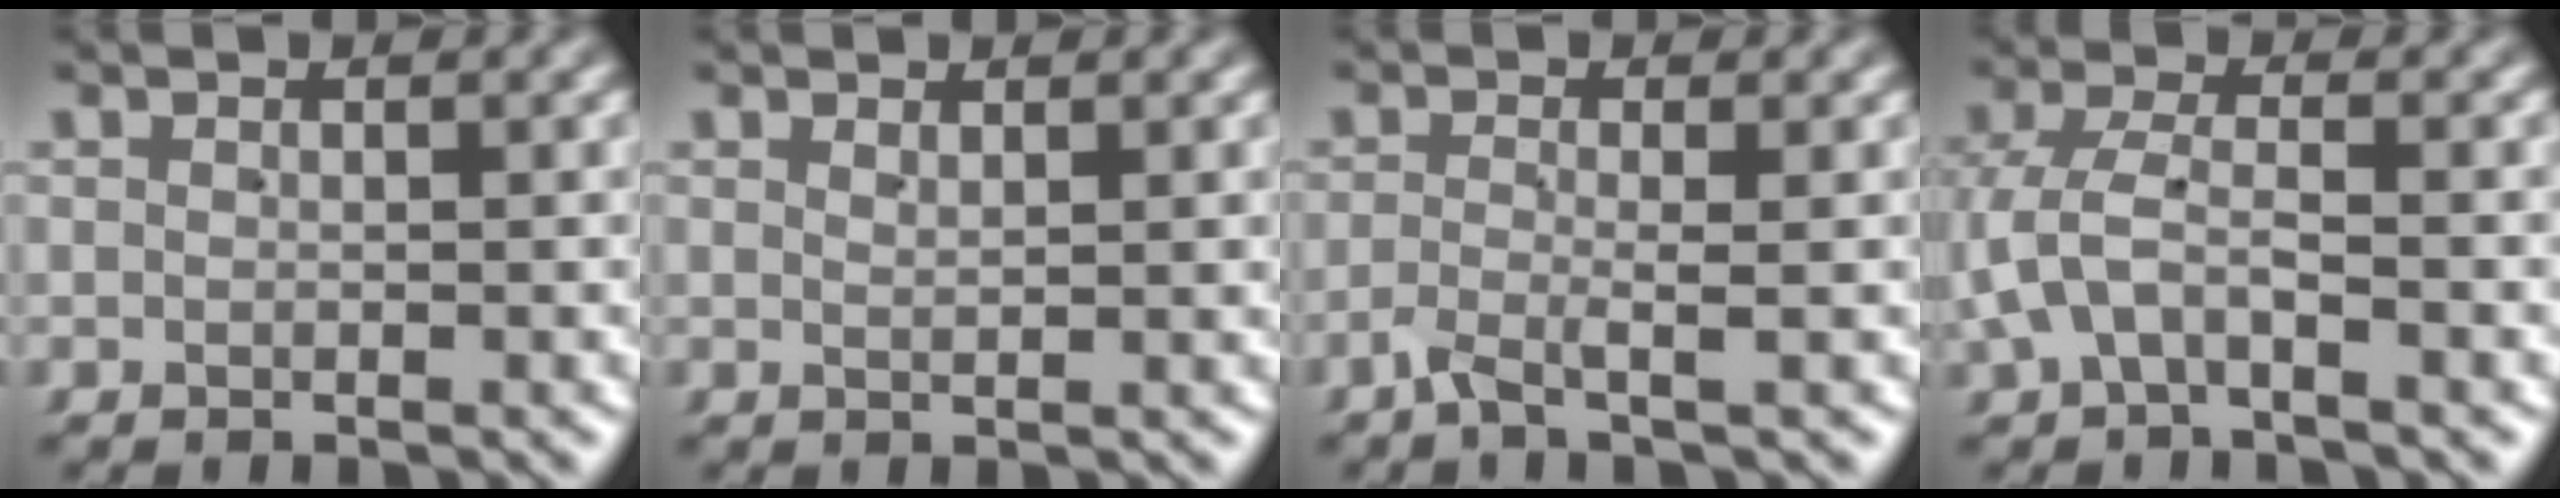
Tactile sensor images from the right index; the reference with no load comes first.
{"total": 0.9, "force": [0.8, -0.3, 0.3], "torque": [-0.002, 0.000, 0.016]}
{"total": 1.8, "force": [-1.3, -0.3, 1.3], "torque": [-0.034, -0.003, -0.026]}
{"total": 4.2, "force": [-0.9, 2.9, 2.8], "torque": [-0.079, -0.014, -0.013]}